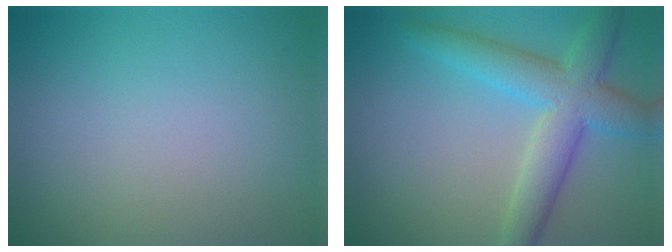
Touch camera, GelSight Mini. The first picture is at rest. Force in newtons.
{"total": 6.1, "press": 6.1, "slide": 0.2}